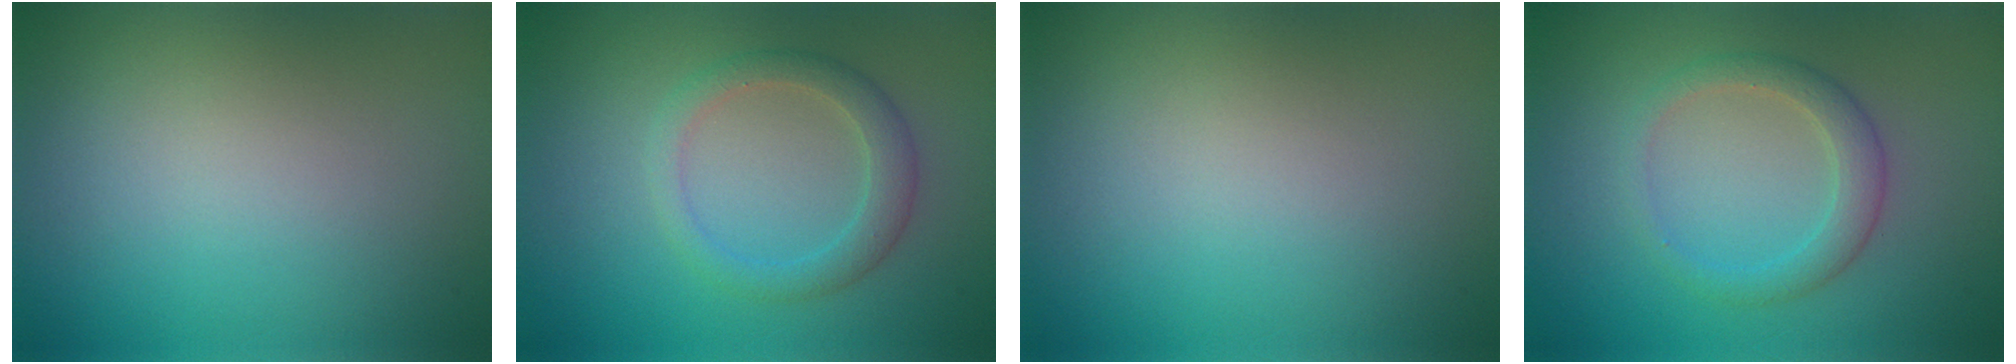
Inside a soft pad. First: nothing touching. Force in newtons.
{"total": 2.6, "press": 2.6, "slide": 0.1}
{"total": 0.0}
{"total": 2.6, "press": 2.6, "slide": 0.2}